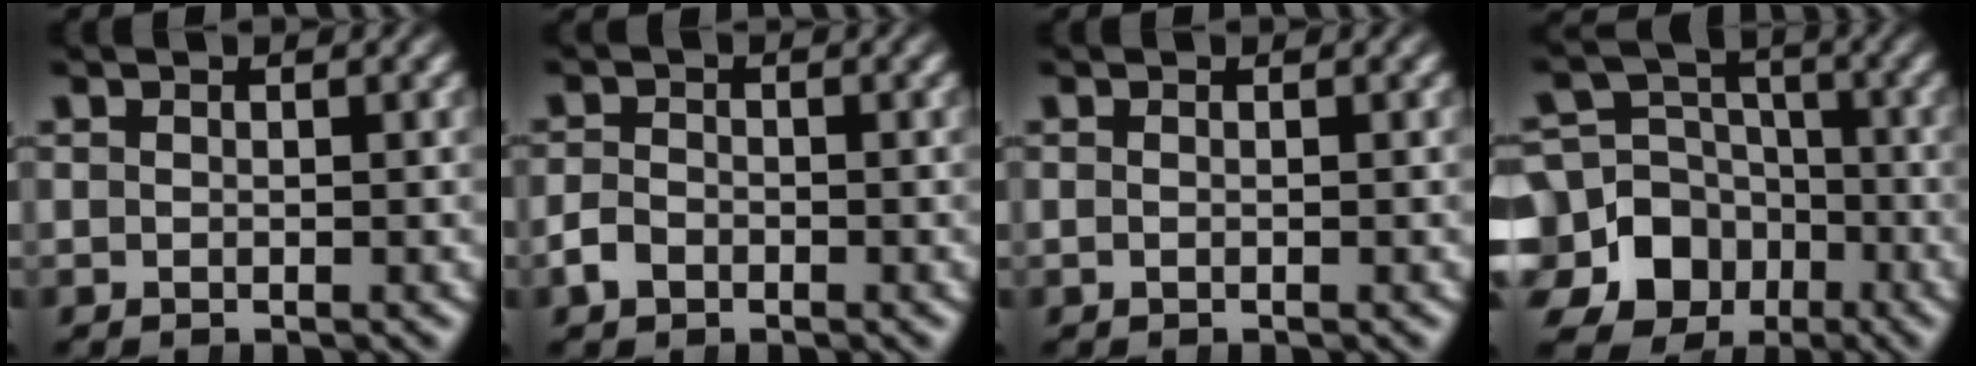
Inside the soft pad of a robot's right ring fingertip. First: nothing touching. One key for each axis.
{"total": 1.3, "fx": -0.9, "fy": 0.8, "fz": 0.4, "tx": -0.005, "ty": -0.001, "tz": -0.016}
{"total": 0.0}
{"total": 14.3, "fx": -5.6, "fy": 12.0, "fz": 5.1, "tx": -0.082, "ty": -0.051, "tz": -0.091}